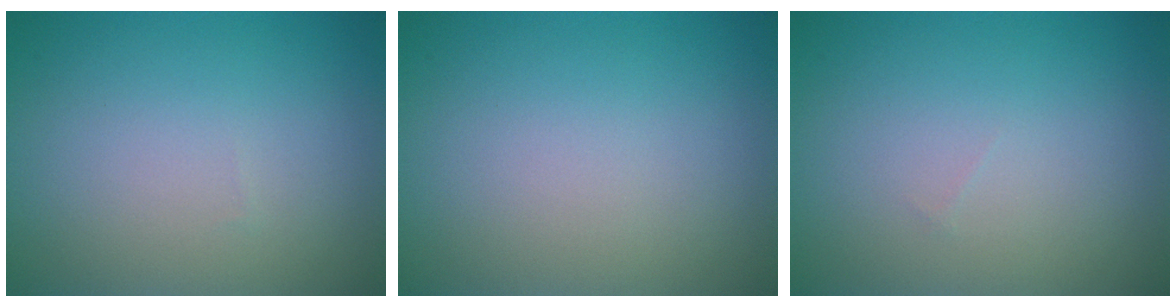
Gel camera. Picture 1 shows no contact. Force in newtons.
{"total": 0.0}
{"total": 0.0}